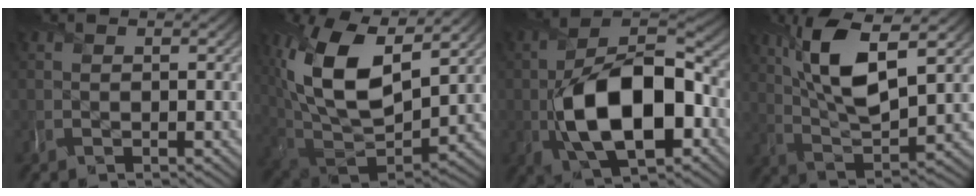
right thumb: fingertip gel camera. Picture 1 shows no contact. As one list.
[{"total": 16.1, "force": [5.8, 8.1, 12.6], "torque": [-0.269, 0.002, 0.111]}, {"total": 14.7, "force": [-3.4, 8.1, 11.8], "torque": [-0.196, -0.015, -0.067]}, {"total": 11.3, "force": [4.6, 4.0, 9.5], "torque": [-0.199, 0.003, 0.089]}]